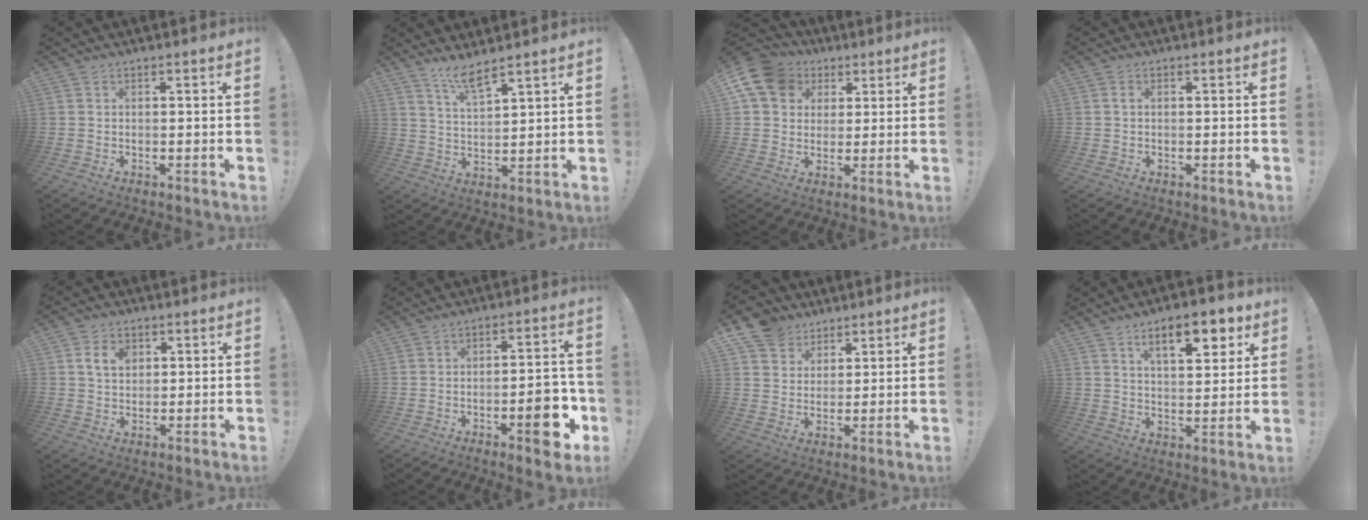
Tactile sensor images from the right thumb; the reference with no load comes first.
{"total": 6.8, "force": [5.6, 1.1, 3.7], "torque": [-0.077, -0.031, 0.101]}
{"total": 13.2, "force": [5.3, 10.5, 6.0], "torque": [-0.101, -0.022, 0.106]}
{"total": 0.9, "force": [0.2, 0.4, 0.8], "torque": [-0.022, 0.004, 0.005]}
{"total": 6.1, "force": [2.0, 4.4, 3.8], "torque": [-0.061, 0.006, 0.035]}
{"total": 12.0, "force": [-4.4, 4.0, 10.5], "torque": [-0.127, 0.015, -0.063]}
{"total": 9.0, "force": [6.0, 6.5, 1.5], "torque": [-0.024, -0.044, 0.120]}
{"total": 12.2, "force": [6.7, 4.6, 9.2], "torque": [-0.131, -0.025, 0.109]}